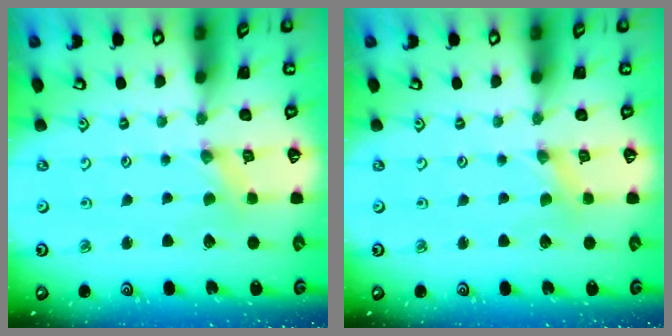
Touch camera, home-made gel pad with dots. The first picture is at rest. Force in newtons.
{"total": 0.0}